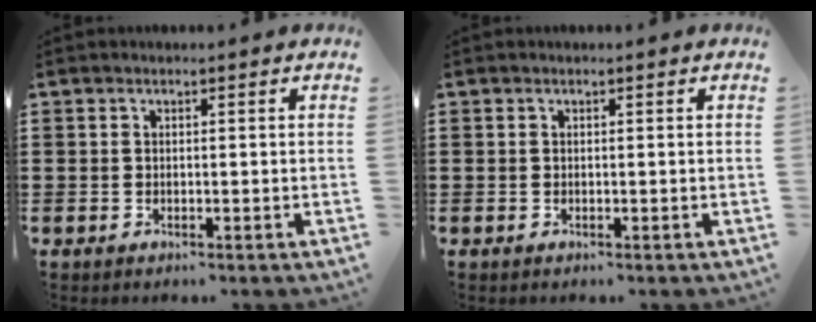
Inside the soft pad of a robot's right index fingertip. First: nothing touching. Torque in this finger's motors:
{"motor_torque": [0.25, 0.05, 0.01, 0.01]}